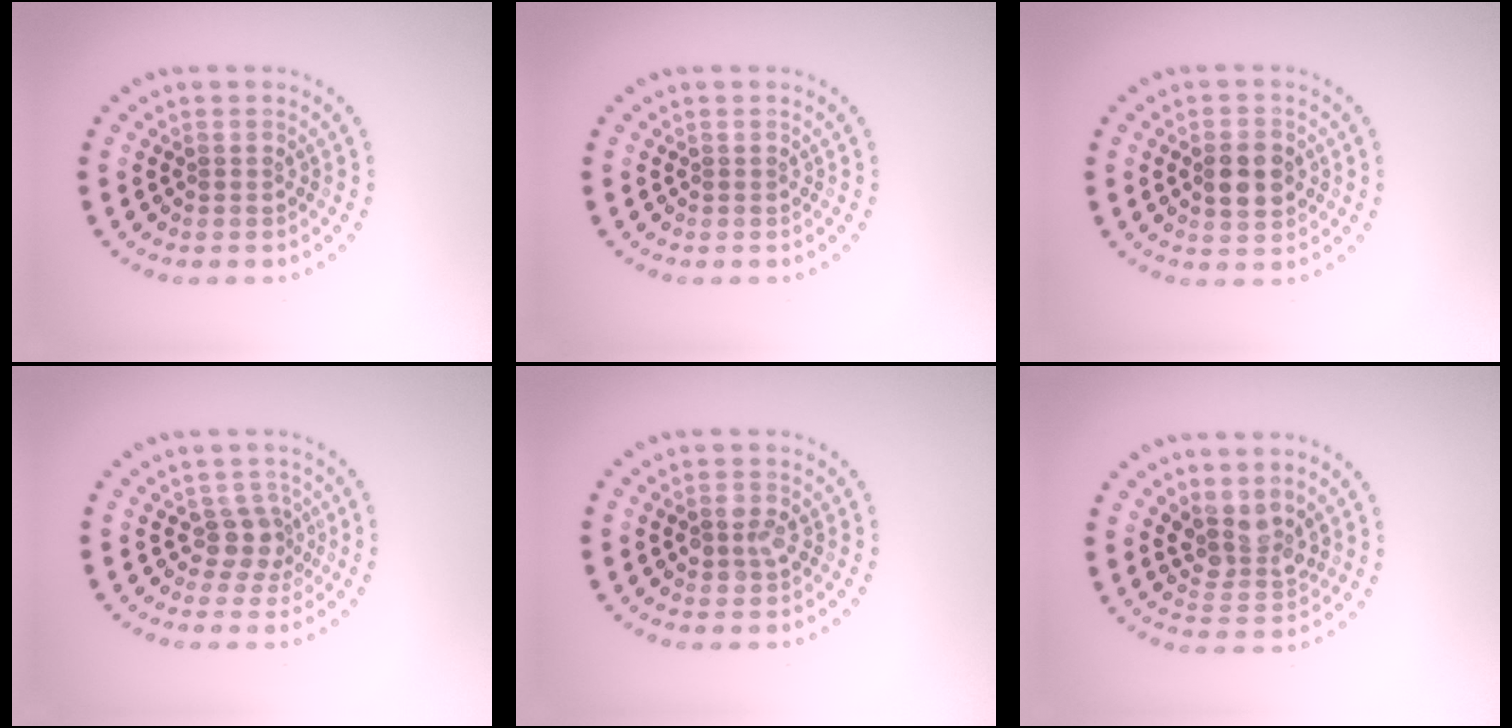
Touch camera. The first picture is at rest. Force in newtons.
{"total": 0.0}
{"total": 3.6, "press": 3.6, "slide": 0.1}
{"total": 2.5, "press": 1.9, "slide": 1.6}
{"total": 2.0, "press": 2.0, "slide": 0.2}
{"total": 3.5, "press": 3.2, "slide": 1.5}